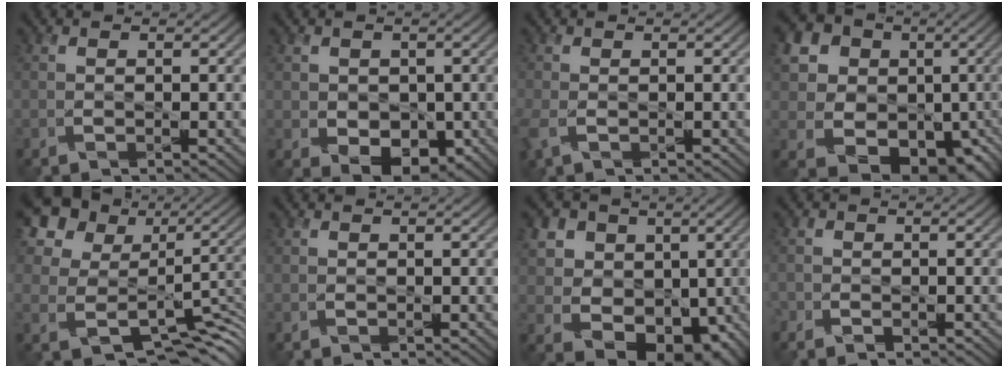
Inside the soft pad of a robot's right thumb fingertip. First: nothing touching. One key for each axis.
{"total": 4.6, "fx": -0.4, "fy": 3.7, "fz": 2.7, "tx": -0.060, "ty": -0.021, "tz": 0.002}
{"total": 2.6, "fx": -0.9, "fy": 1.6, "fz": 1.8, "tx": -0.063, "ty": -0.012, "tz": -0.021}
{"total": 18.1, "fx": 2.2, "fy": 15.7, "fz": 8.6, "tx": -0.218, "ty": -0.006, "tz": 0.052}
{"total": 13.4, "fx": 4.5, "fy": 10.4, "fz": 7.2, "tx": -0.192, "ty": 0.004, "tz": 0.092}
{"total": 0.0}
{"total": 12.7, "fx": 2.2, "fy": 10.7, "fz": 6.5, "tx": -0.140, "ty": 0.002, "tz": 0.029}
{"total": 1.7, "fx": -1.2, "fy": 1.3, "fz": 0.1, "tx": 0.003, "ty": -0.005, "tz": -0.029}